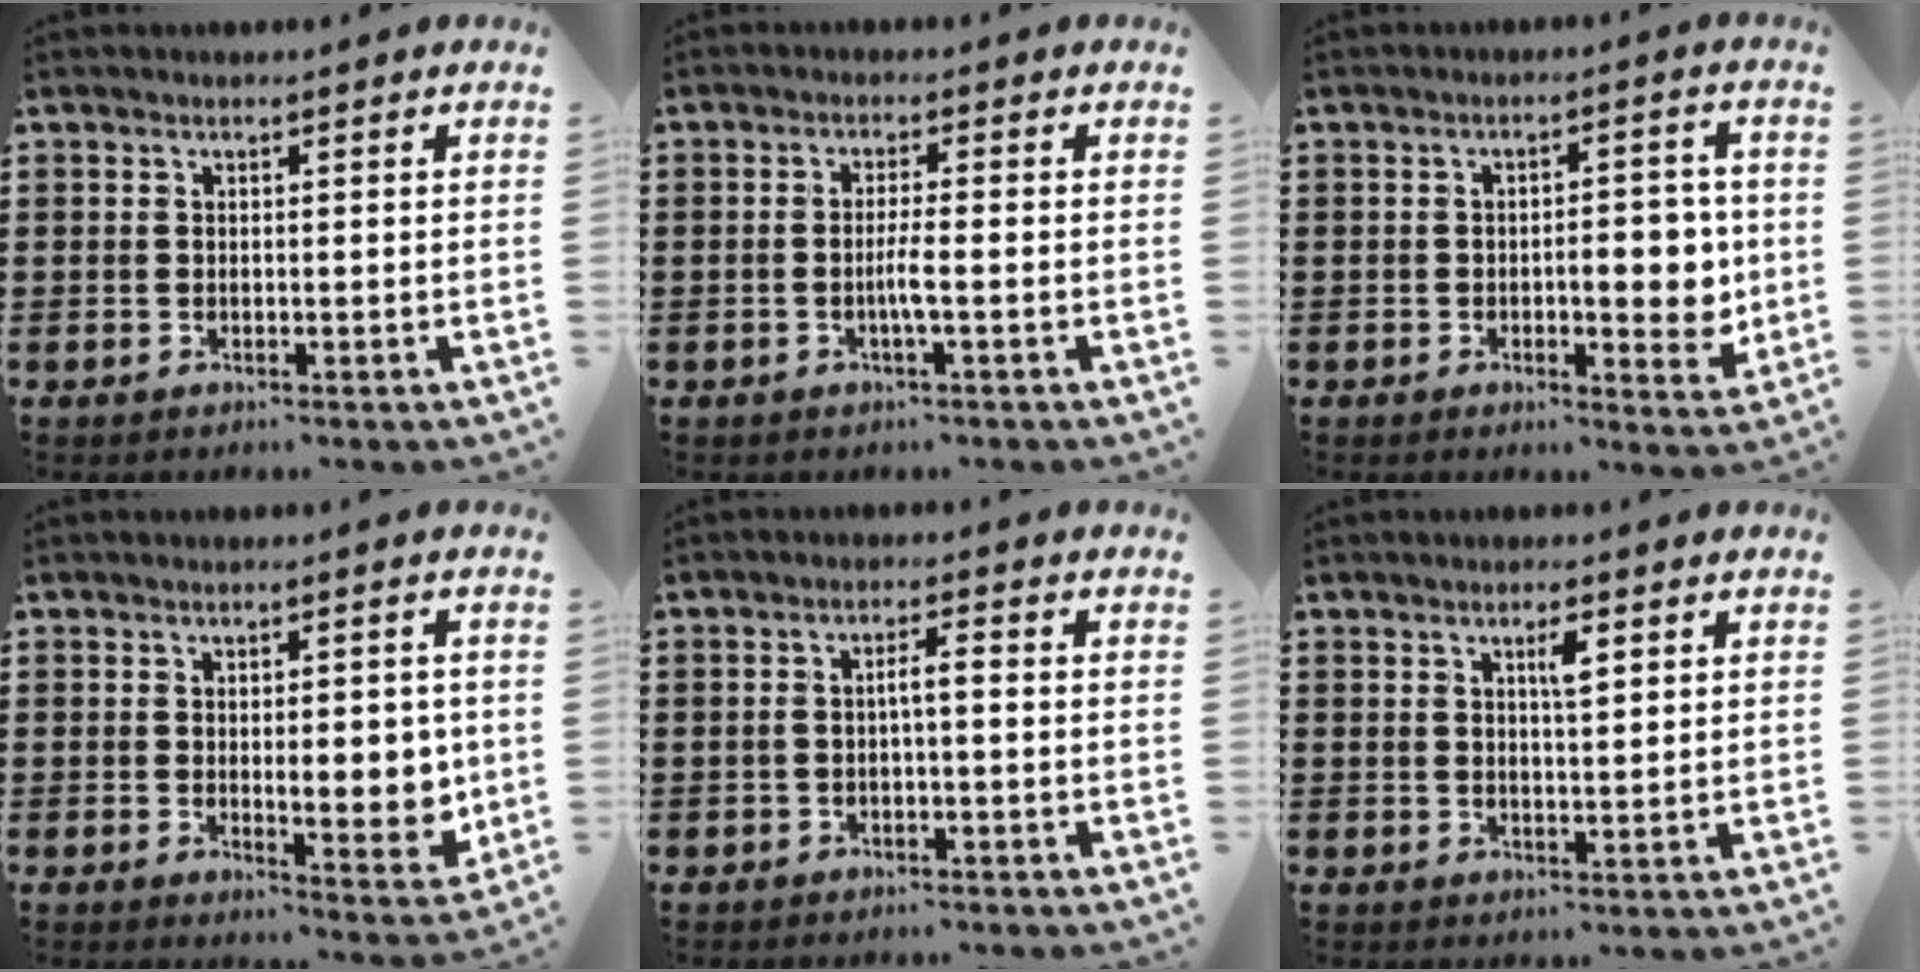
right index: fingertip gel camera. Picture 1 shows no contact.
{"total": 2.9, "force": [-0.9, 0.0, 2.8], "torque": [-0.057, -0.006, -0.021]}
{"total": 6.5, "force": [-0.7, 2.5, 5.9], "torque": [-0.070, -0.004, -0.019]}
{"total": 6.2, "force": [0.3, 2.4, 5.7], "torque": [-0.079, -0.002, 0.001]}
{"total": 1.8, "force": [-0.4, 0.3, 1.8], "torque": [-0.034, 0.002, -0.009]}
{"total": 2.9, "force": [1.2, 0.7, 2.6], "torque": [-0.046, 0.002, 0.016]}